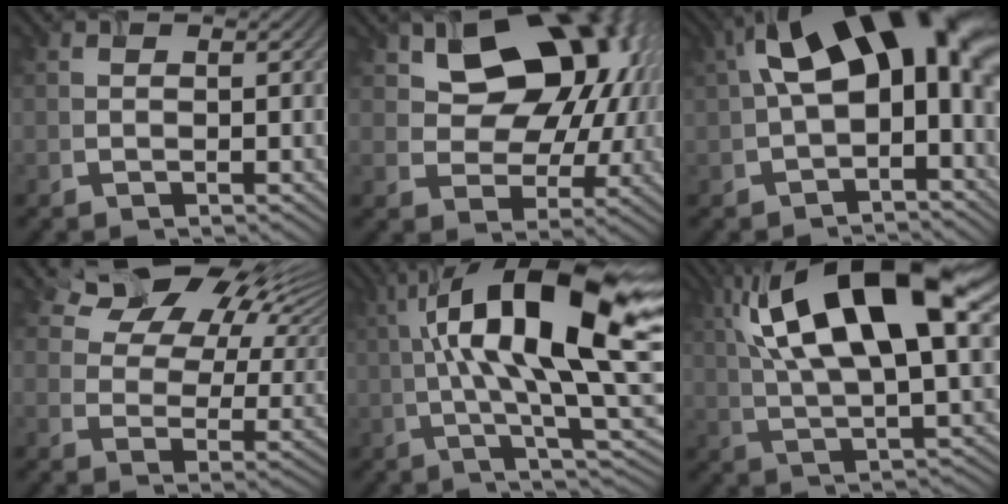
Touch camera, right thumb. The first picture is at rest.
{"total": 16.6, "force": [5.8, 11.4, 10.6], "torque": [-0.160, 0.035, 0.100]}
{"total": 15.2, "force": [2.9, 7.6, 12.9], "torque": [-0.196, 0.019, 0.044]}
{"total": 12.8, "force": [8.5, 7.0, 6.6], "torque": [-0.120, 0.012, 0.144]}
{"total": 18.2, "force": [3.8, 4.6, 17.2], "torque": [-0.303, 0.031, 0.078]}
{"total": 17.1, "force": [6.6, 5.5, 14.8], "torque": [-0.288, 0.025, 0.113]}